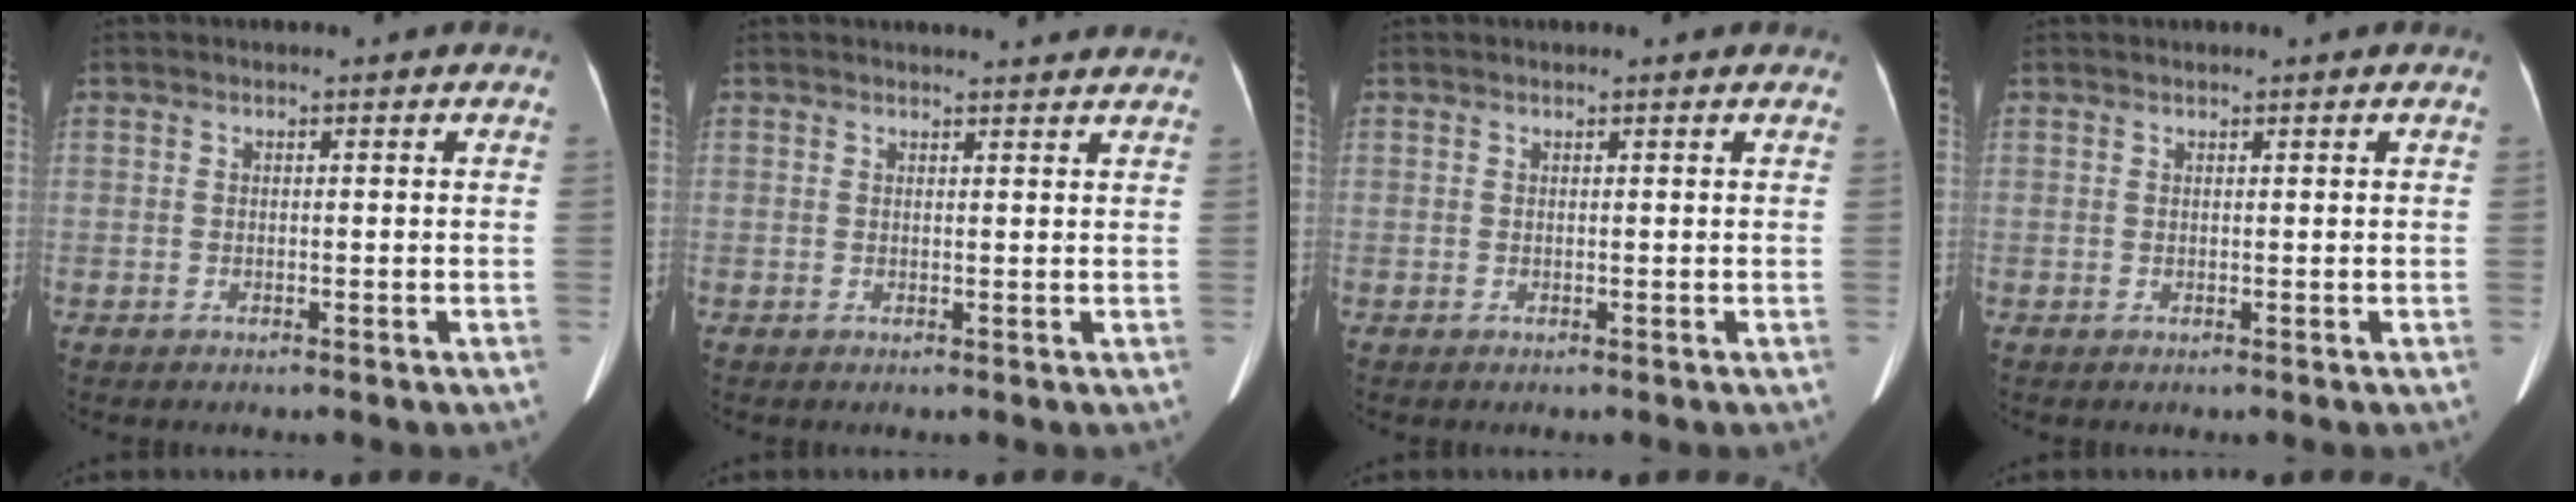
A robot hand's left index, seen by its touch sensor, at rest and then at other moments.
{"total": 6.1, "force": [5.9, 0.6, 1.3], "torque": [-0.010, 0.017, 0.054]}
{"total": 2.2, "force": [2.0, 0.4, 0.8], "torque": [-0.011, 0.022, 0.020]}
{"total": 0.5, "force": [0.5, 0.0, 0.2], "torque": [-0.006, 0.011, 0.012]}